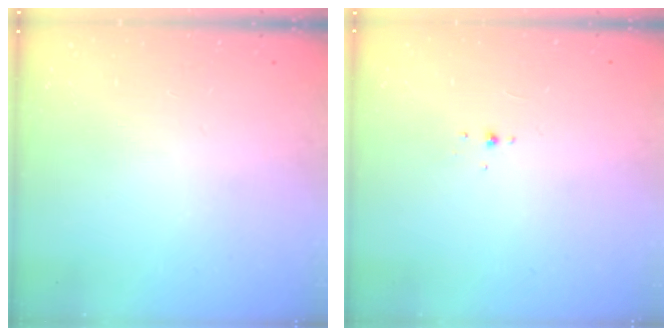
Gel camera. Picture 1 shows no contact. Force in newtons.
{"total": 2.1, "press": 1.9, "slide": 0.8}